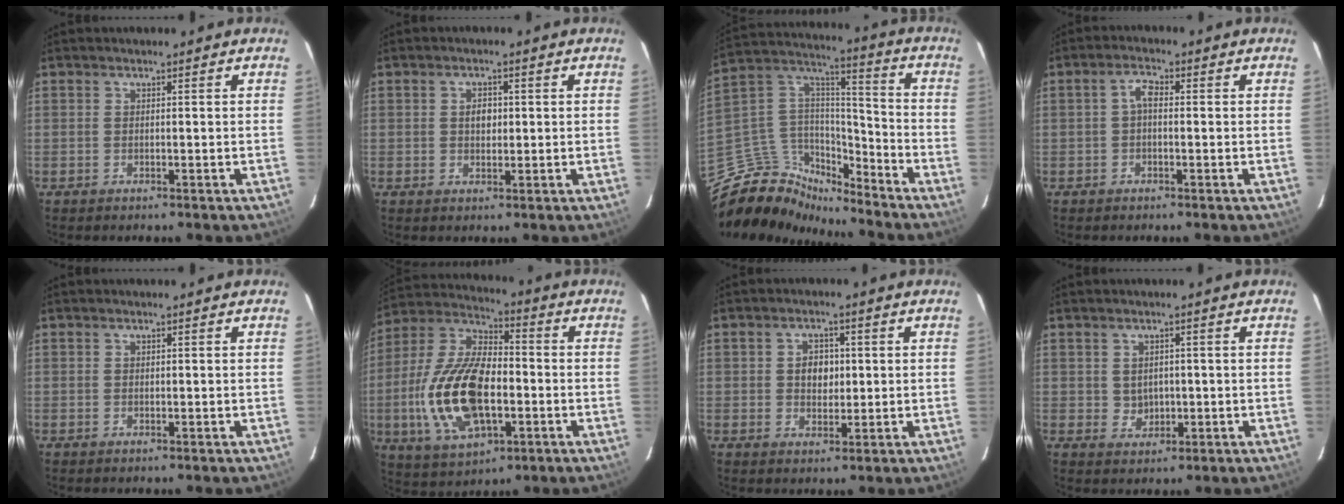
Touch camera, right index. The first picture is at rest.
{"total": 2.5, "force": [0.3, 1.8, 1.6], "torque": [-0.025, 0.007, 0.005]}
{"total": 12.8, "force": [-11.5, 5.0, 2.3], "torque": [-0.067, 0.065, -0.223]}
{"total": 2.4, "force": [-0.1, 1.2, 2.1], "torque": [-0.043, 0.011, -0.003]}
{"total": 0.0}
{"total": 20.0, "force": [-4.0, 9.9, 17.0], "torque": [-0.356, -0.002, -0.066]}
{"total": 4.1, "force": [0.4, 3.3, 2.5], "torque": [-0.038, 0.009, 0.009]}
{"total": 3.0, "force": [0.3, 2.8, 1.0], "torque": [-0.017, 0.005, 0.012]}